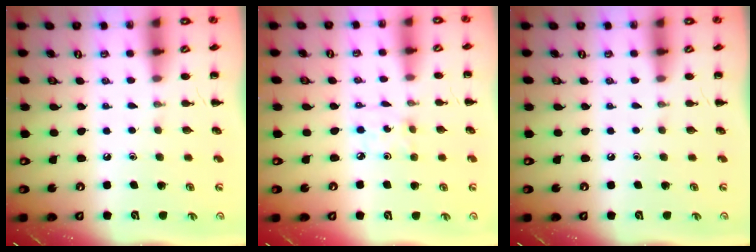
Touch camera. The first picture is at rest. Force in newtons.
{"total": 2.5, "press": 2.4, "slide": 0.8}
{"total": 0.0}